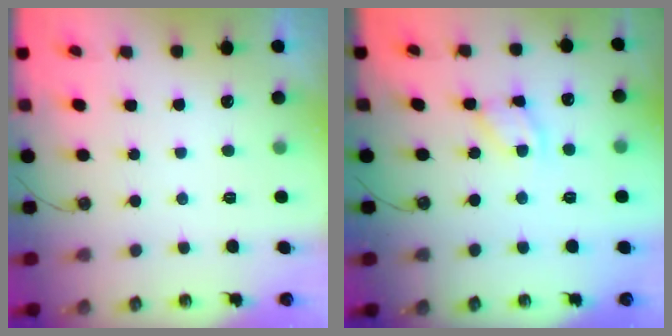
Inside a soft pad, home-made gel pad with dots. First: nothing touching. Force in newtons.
{"total": 6.8, "press": 6.8, "slide": 0.3}